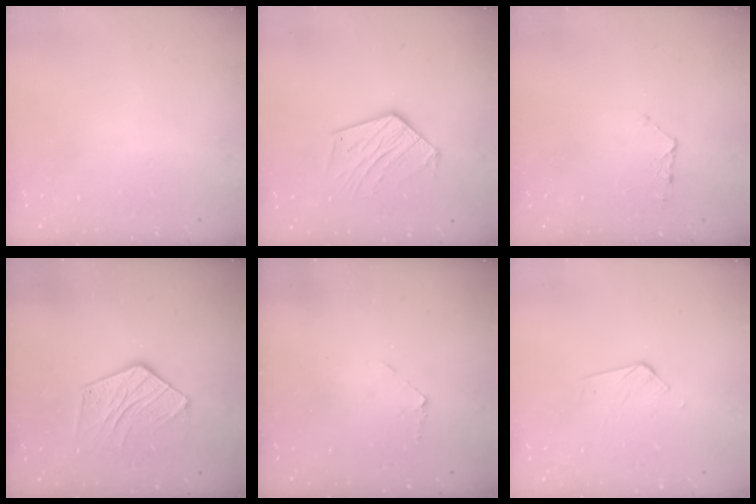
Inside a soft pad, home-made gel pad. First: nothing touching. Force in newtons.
{"total": 12.4, "press": 12.4, "slide": 0.5}
{"total": 5.5, "press": 5.5, "slide": 0.6}
{"total": 11.9, "press": 11.8, "slide": 0.9}
{"total": 4.0, "press": 4.0, "slide": 0.4}
{"total": 3.6, "press": 3.6, "slide": 0.3}